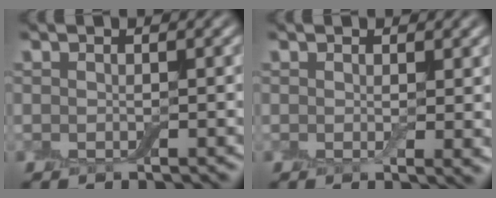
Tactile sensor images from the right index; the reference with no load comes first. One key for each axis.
{"total": 1.7, "fx": 0.4, "fy": 0.3, "fz": 1.6, "tx": -0.019, "ty": -0.008, "tz": 0.007}